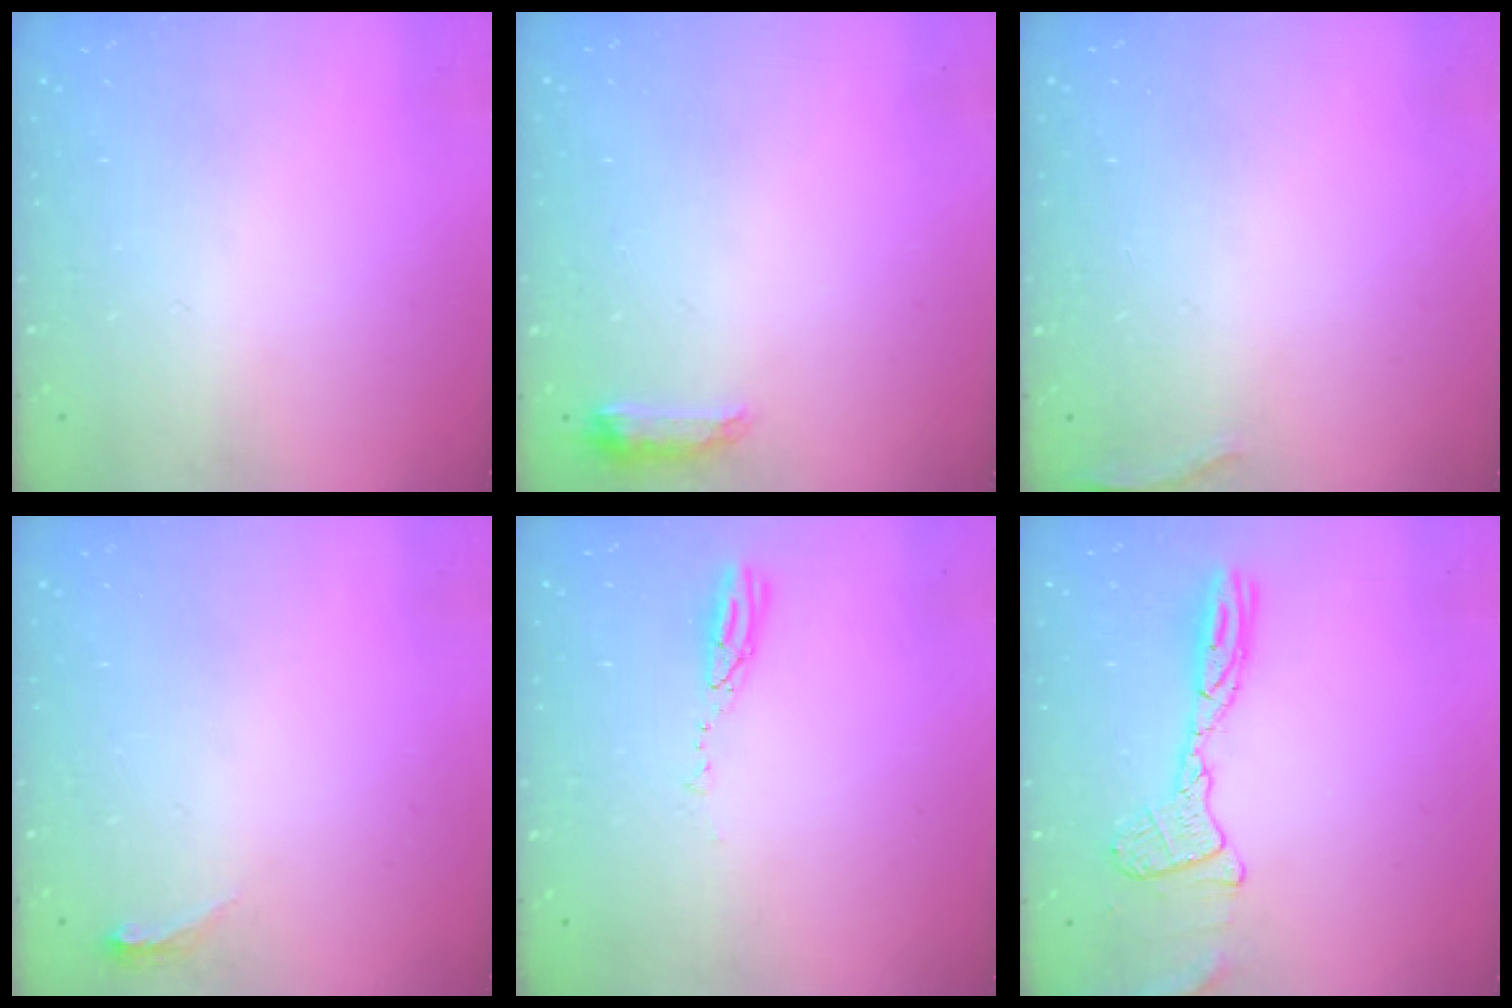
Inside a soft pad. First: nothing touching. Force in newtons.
{"total": 6.5, "press": 6.4, "slide": 1.0}
{"total": 7.3, "press": 5.5, "slide": 4.8}
{"total": 3.7, "press": 3.4, "slide": 1.5}
{"total": 3.7, "press": 3.7, "slide": 0.4}
{"total": 12.1, "press": 12.0, "slide": 0.9}